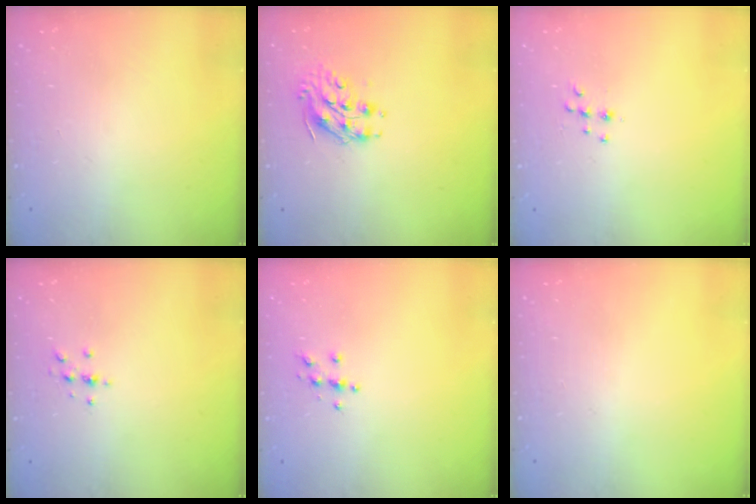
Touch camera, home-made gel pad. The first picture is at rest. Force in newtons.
{"total": 8.9, "press": 8.9, "slide": 0.7}
{"total": 5.8, "press": 5.8, "slide": 0.4}
{"total": 3.0, "press": 3.0, "slide": 0.3}
{"total": 3.7, "press": 3.7, "slide": 0.4}
{"total": 0.0}